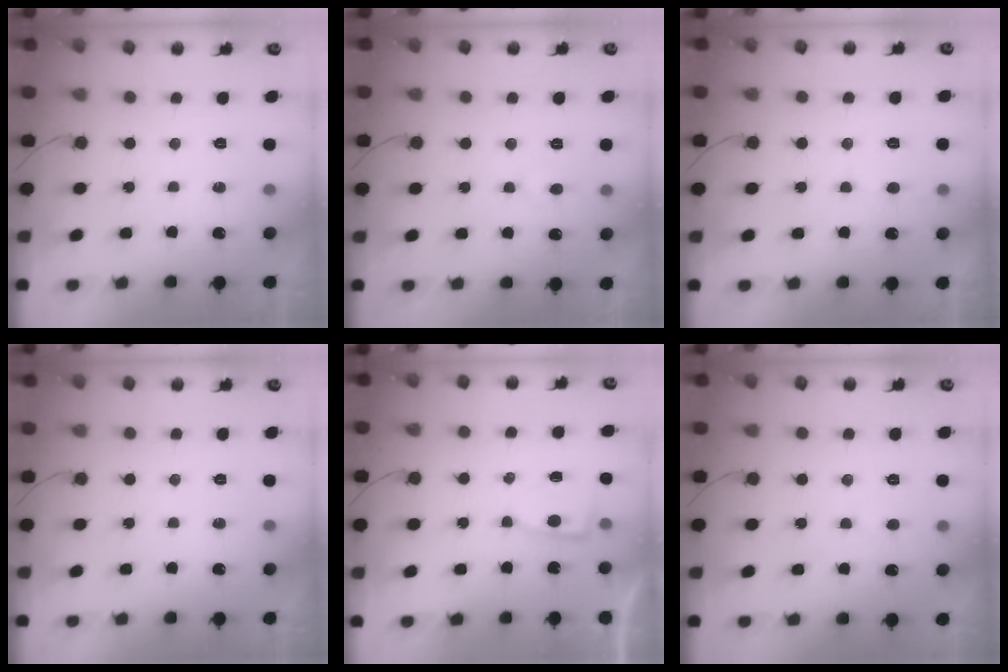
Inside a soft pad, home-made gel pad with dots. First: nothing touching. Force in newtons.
{"total": 3.1, "press": 3.1, "slide": 0.3}
{"total": 3.7, "press": 3.7, "slide": 0.3}
{"total": 0.0}
{"total": 3.4, "press": 3.4, "slide": 0.3}
{"total": 2.0, "press": 2.0, "slide": 0.3}